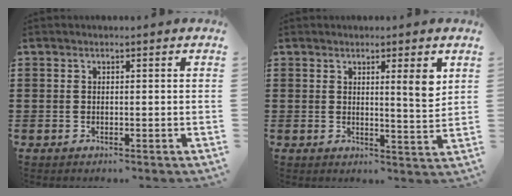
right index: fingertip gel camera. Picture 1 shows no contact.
{"total": 5.0, "force": [2.4, 0.2, 4.4], "torque": [-0.064, -0.009, 0.031]}